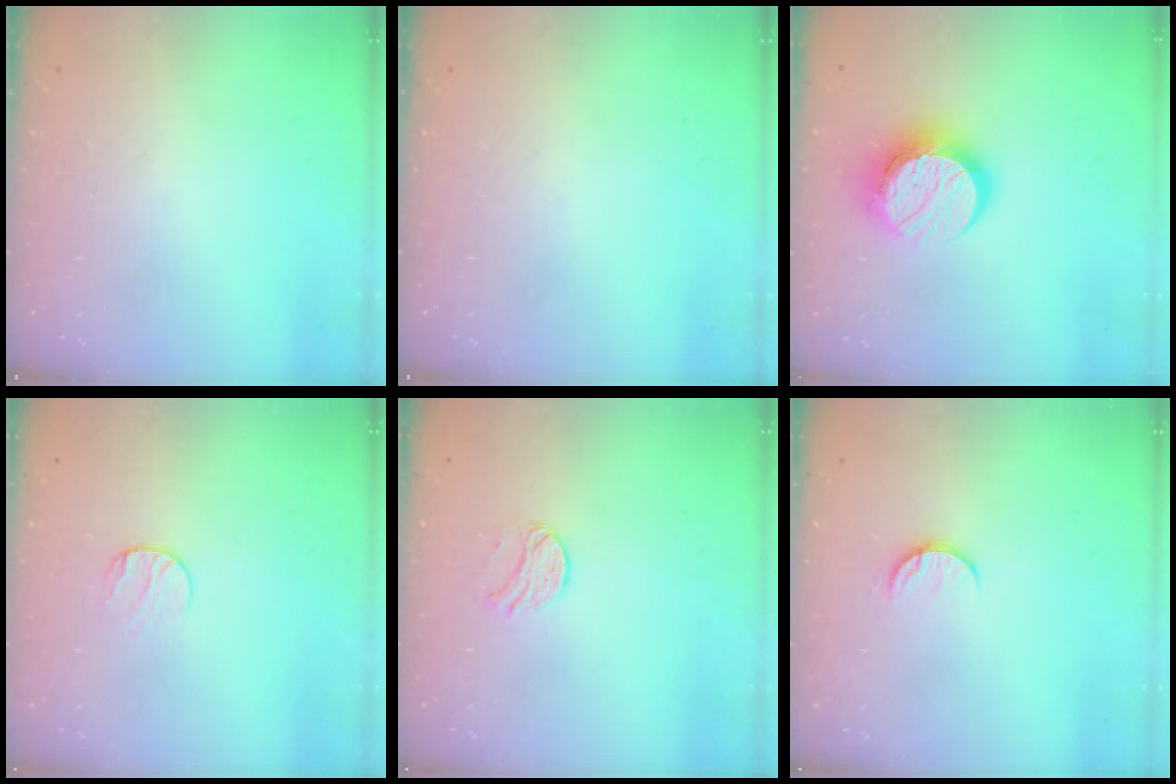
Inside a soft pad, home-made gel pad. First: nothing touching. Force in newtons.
{"total": 0.0}
{"total": 12.4, "press": 12.4, "slide": 1.0}
{"total": 6.7, "press": 6.7, "slide": 0.5}
{"total": 8.3, "press": 8.3, "slide": 0.3}
{"total": 6.3, "press": 6.3, "slide": 0.6}